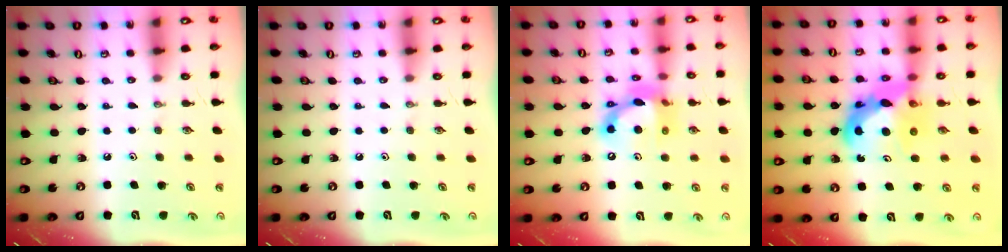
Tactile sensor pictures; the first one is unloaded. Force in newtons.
{"total": 0.0}
{"total": 14.7, "press": 14.7, "slide": 0.8}
{"total": 12.3, "press": 12.2, "slide": 1.2}